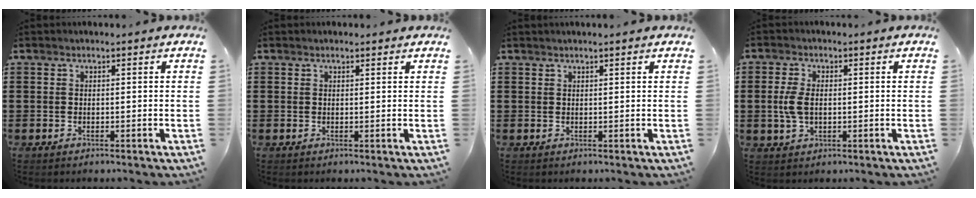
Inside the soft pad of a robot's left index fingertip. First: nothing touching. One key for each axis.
{"total": 0.8, "fx": 0.6, "fy": 0.3, "fz": 0.3, "tx": -0.006, "ty": 0.003, "tz": 0.012}
{"total": 0.8, "fx": 0.7, "fy": 0.0, "fz": 0.5, "tx": -0.009, "ty": -0.001, "tz": 0.013}
{"total": 4.2, "fx": 0.1, "fy": 2.4, "fz": 3.4, "tx": -0.090, "ty": 0.000, "tz": -0.006}